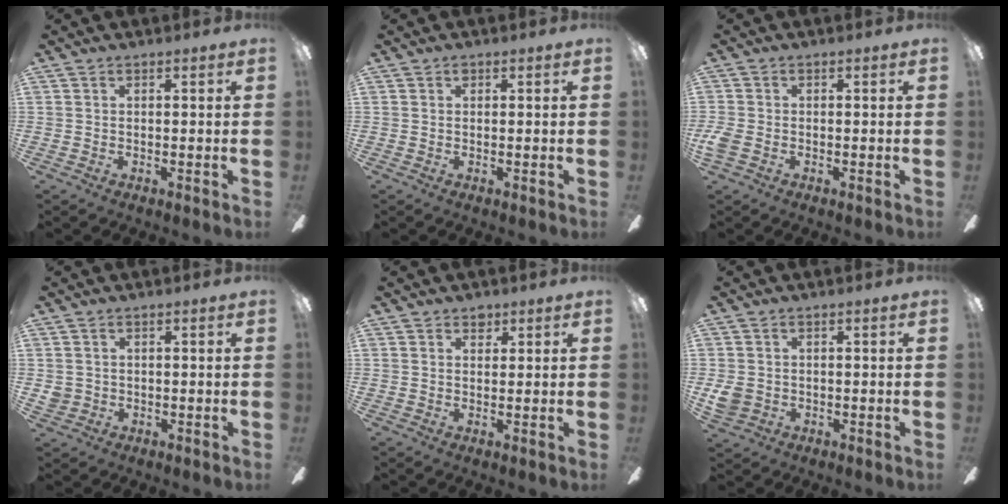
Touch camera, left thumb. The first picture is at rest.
{"total": 0.7, "force": [0.4, 0.5, 0.3], "torque": [-0.007, 0.002, 0.008]}
{"total": 3.0, "force": [-0.9, 2.1, 1.9], "torque": [-0.044, 0.003, -0.019]}
{"total": 2.1, "force": [0.3, 2.0, 0.6], "torque": [-0.013, 0.004, 0.005]}
{"total": 2.2, "force": [1.7, 1.3, 0.7], "torque": [0.008, -0.008, 0.025]}
{"total": 3.9, "force": [-0.2, 3.5, 1.8], "torque": [-0.038, 0.001, -0.004]}